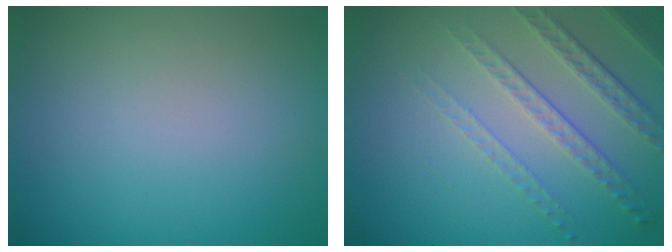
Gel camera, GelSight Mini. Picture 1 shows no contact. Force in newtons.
{"total": 4.8, "press": 3.2, "slide": 3.5}